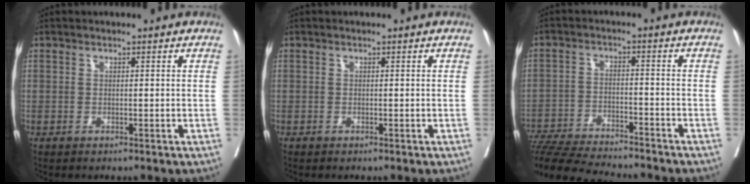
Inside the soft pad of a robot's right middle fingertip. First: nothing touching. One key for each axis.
{"total": 0.0}
{"total": 16.0, "fx": -14.7, "fy": 1.3, "fz": 6.3, "tx": -0.111, "ty": -0.024, "tz": -0.228}